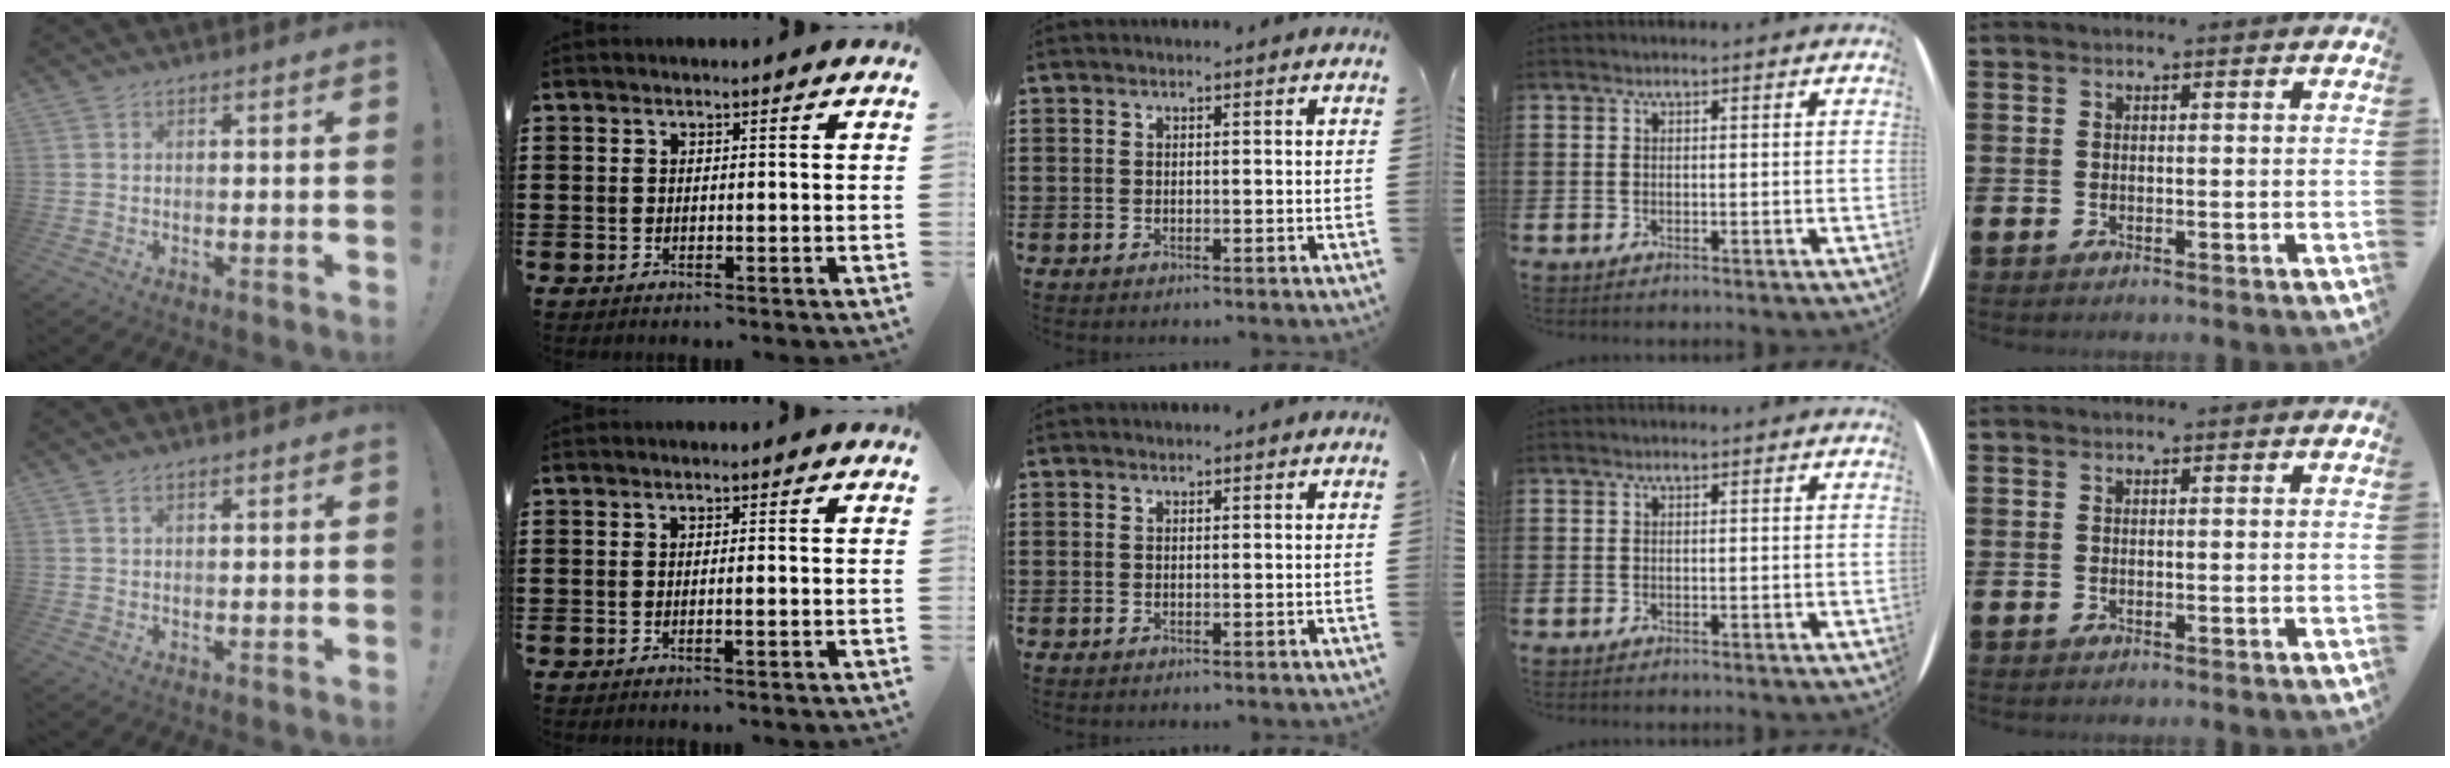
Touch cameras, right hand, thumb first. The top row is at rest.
{"thumb": {"total": 0.9, "force": [0.6, 0.5, 0.5], "torque": [-0.002, -0.003, 0.010]}, "index": {"total": 0.8, "force": [-0.3, 0.0, 0.7], "torque": [-0.012, -0.005, -0.004]}}